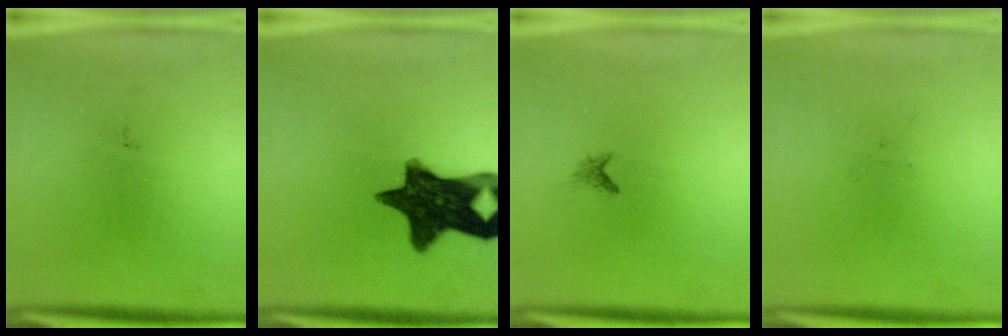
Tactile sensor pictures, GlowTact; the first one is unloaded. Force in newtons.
{"total": 14.4}
{"total": 0.8}
{"total": 0.0}